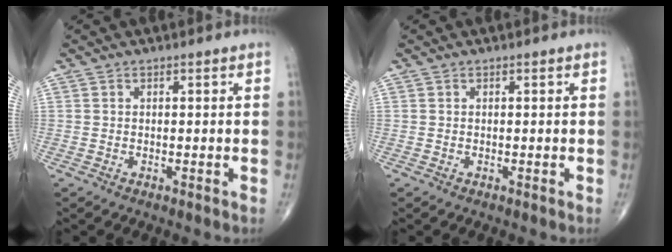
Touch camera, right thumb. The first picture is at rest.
{"total": 0.0}